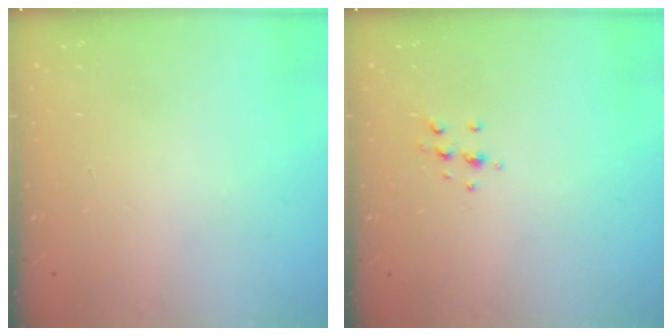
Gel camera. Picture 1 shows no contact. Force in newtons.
{"total": 5.5, "press": 5.3, "slide": 1.5}